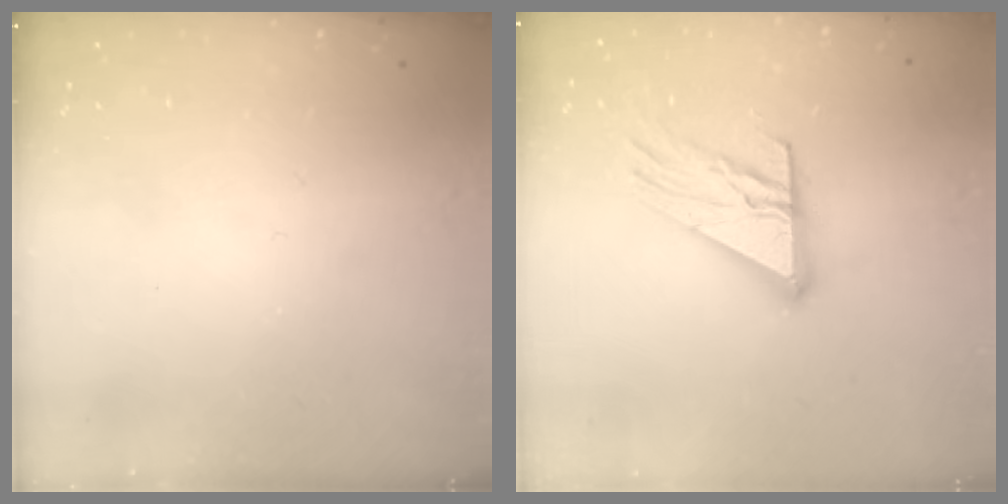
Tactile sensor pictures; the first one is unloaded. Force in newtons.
{"total": 14.6, "press": 14.5, "slide": 1.4}